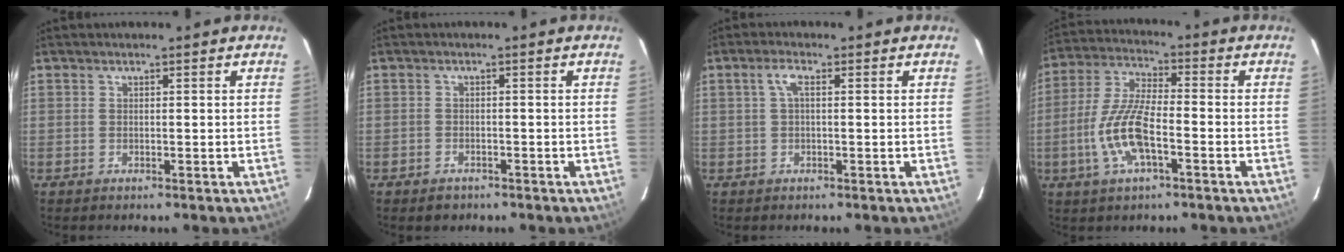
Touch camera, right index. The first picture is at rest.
{"total": 2.3, "force": [-1.5, 1.6, 0.4], "torque": [-0.011, 0.002, -0.019]}
{"total": 2.4, "force": [0.4, 0.5, 2.3], "torque": [-0.050, 0.007, 0.007]}
{"total": 11.8, "force": [-3.9, 3.7, 10.5], "torque": [-0.225, -0.001, -0.078]}